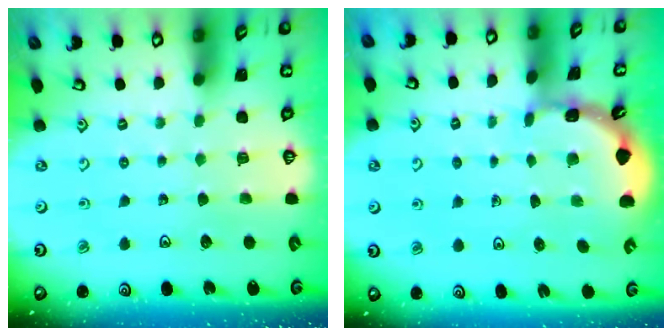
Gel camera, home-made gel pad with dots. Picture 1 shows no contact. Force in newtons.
{"total": 1.7, "press": 1.7, "slide": 0.1}